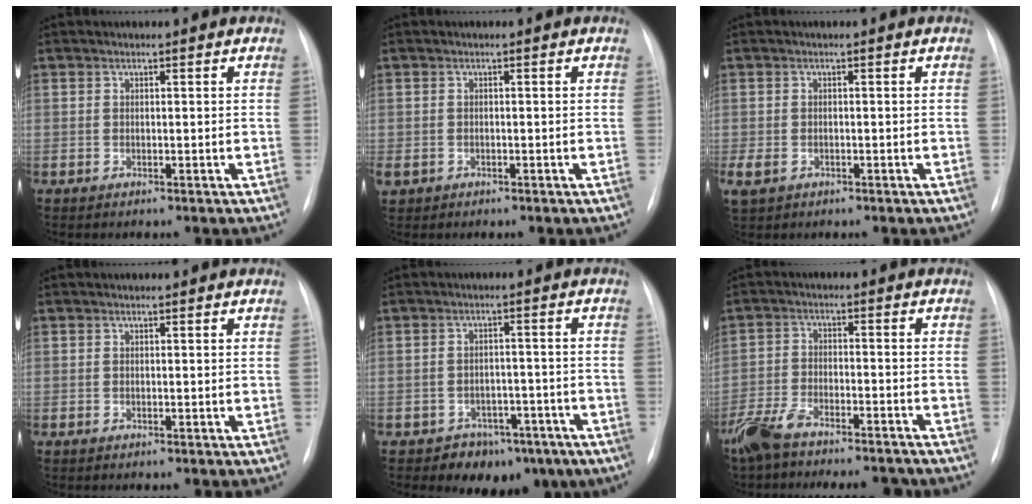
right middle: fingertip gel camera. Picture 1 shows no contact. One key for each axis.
{"total": 2.2, "fx": -0.9, "fy": 1.7, "fz": 0.9, "tx": -0.021, "ty": 0.003, "tz": -0.009}
{"total": 3.0, "fx": -1.2, "fy": 2.1, "fz": 1.8, "tx": -0.045, "ty": -0.004, "tz": -0.013}
{"total": 0.0}
{"total": 8.0, "fx": -5.2, "fy": 5.5, "fz": 2.5, "tx": -0.016, "ty": 0.028, "tz": -0.063}
{"total": 12.7, "fx": -11.0, "fy": 3.1, "fz": 5.5, "tx": -0.096, "ty": 0.005, "tz": -0.169}